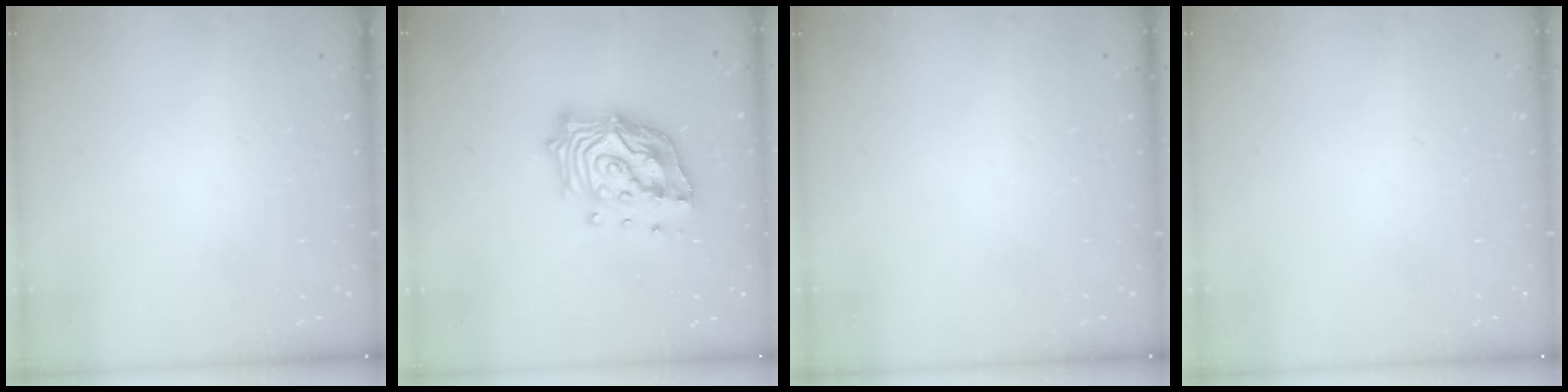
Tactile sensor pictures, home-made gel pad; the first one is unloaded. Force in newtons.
{"total": 16.9, "press": 16.7, "slide": 2.3}
{"total": 0.0}
{"total": 0.0}